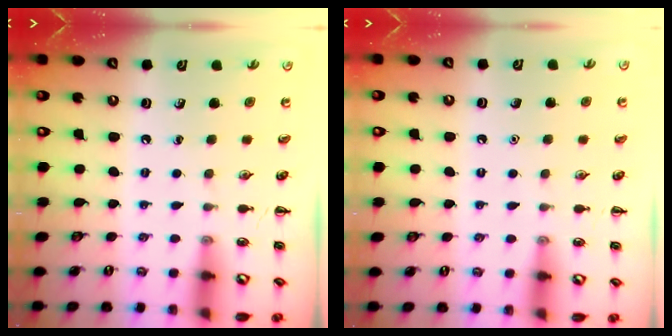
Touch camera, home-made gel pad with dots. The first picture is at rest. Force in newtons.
{"total": 1.5, "press": 1.5, "slide": 0.1}